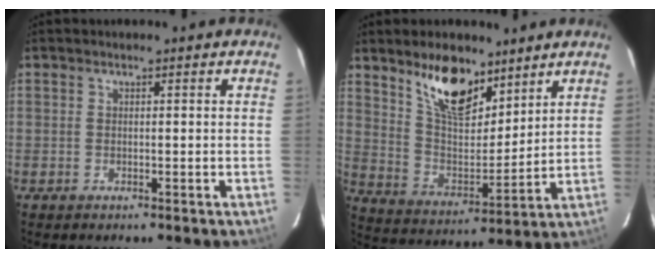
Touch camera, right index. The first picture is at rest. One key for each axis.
{"total": 14.0, "fx": 9.5, "fy": 6.2, "fz": 8.1, "tx": -0.139, "ty": -0.004, "tz": 0.178}